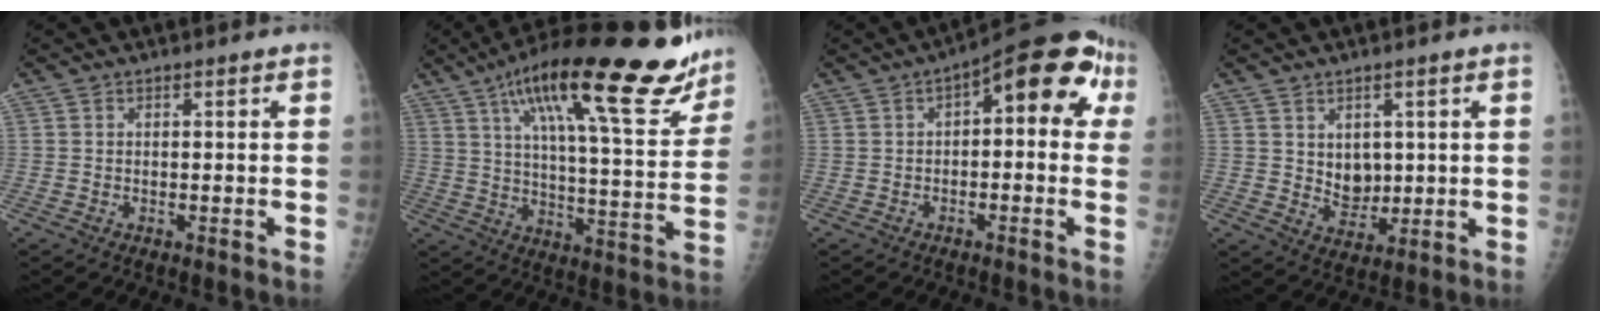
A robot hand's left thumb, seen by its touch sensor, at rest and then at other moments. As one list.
[{"total": 27.8, "force": [17.5, 6.7, 20.5], "torque": [-0.285, -0.041, 0.264]}, {"total": 13.7, "force": [3.1, 6.0, 11.9], "torque": [-0.116, 0.036, 0.028]}, {"total": 5.7, "force": [1.2, 4.4, 3.5], "torque": [-0.029, -0.017, 0.034]}]